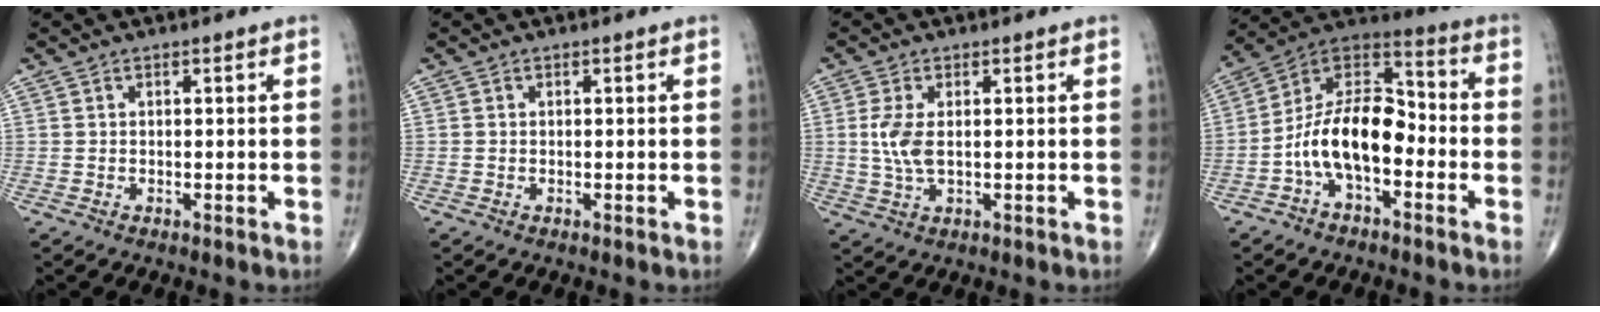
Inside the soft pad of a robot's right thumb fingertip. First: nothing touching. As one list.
[{"total": 0.0}, {"total": 5.4, "force": [0.5, 2.6, 4.7], "torque": [-0.113, -0.001, 0.012]}, {"total": 14.8, "force": [-4.0, 8.0, 11.8], "torque": [-0.192, 0.059, -0.083]}]